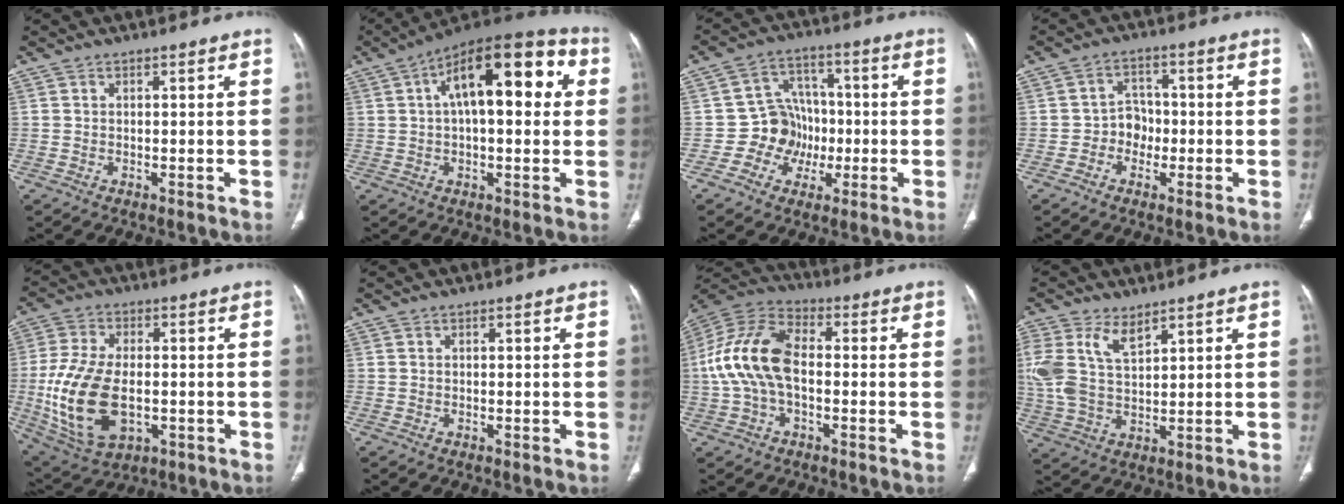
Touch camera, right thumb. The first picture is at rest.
{"total": 19.7, "force": [4.7, 8.7, 17.1], "torque": [-0.230, 0.034, 0.060]}
{"total": 9.0, "force": [-1.9, 8.3, 3.1], "torque": [0.005, 0.028, -0.036]}
{"total": 4.5, "force": [-1.3, 3.9, 1.8], "torque": [0.002, 0.017, -0.032]}
{"total": 17.2, "force": [-2.5, 9.9, 13.8], "torque": [-0.281, -0.004, -0.029]}
{"total": 0.0}
{"total": 14.6, "force": [-0.7, 8.5, 11.8], "torque": [-0.247, 0.036, -0.020]}
{"total": 10.6, "force": [5.3, 5.4, 7.4], "torque": [-0.170, -0.009, 0.115]}